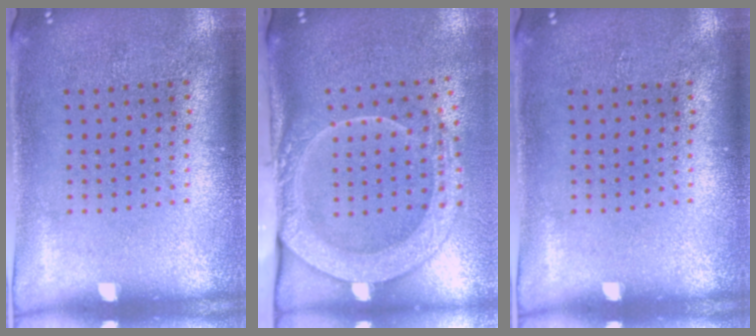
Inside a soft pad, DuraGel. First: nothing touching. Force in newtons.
{"total": 2.7, "press": 2.1, "slide": 1.7}
{"total": 0.0}